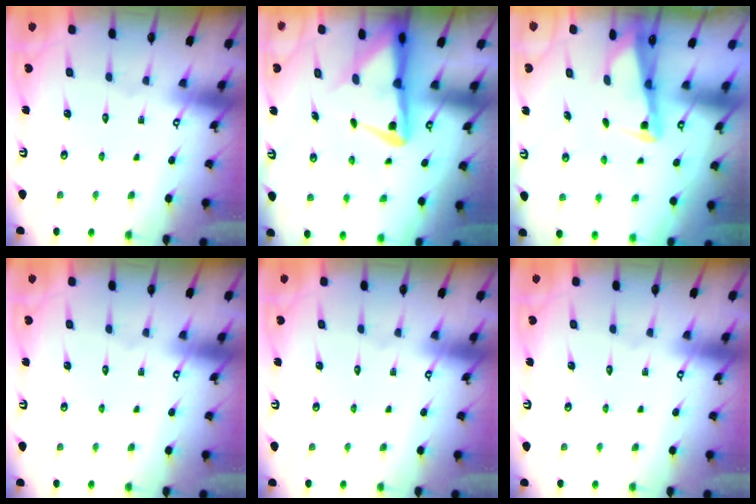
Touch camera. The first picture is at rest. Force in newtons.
{"total": 6.8, "press": 6.7, "slide": 1.4}
{"total": 2.6, "press": 2.6, "slide": 0.2}
{"total": 0.0}
{"total": 0.0}
{"total": 0.0}